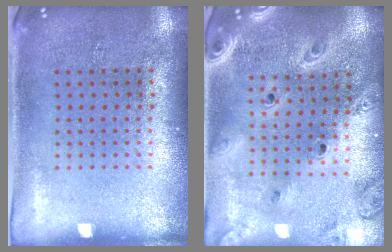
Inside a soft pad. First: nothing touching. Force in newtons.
{"total": 2.8, "press": 2.3, "slide": 1.5}